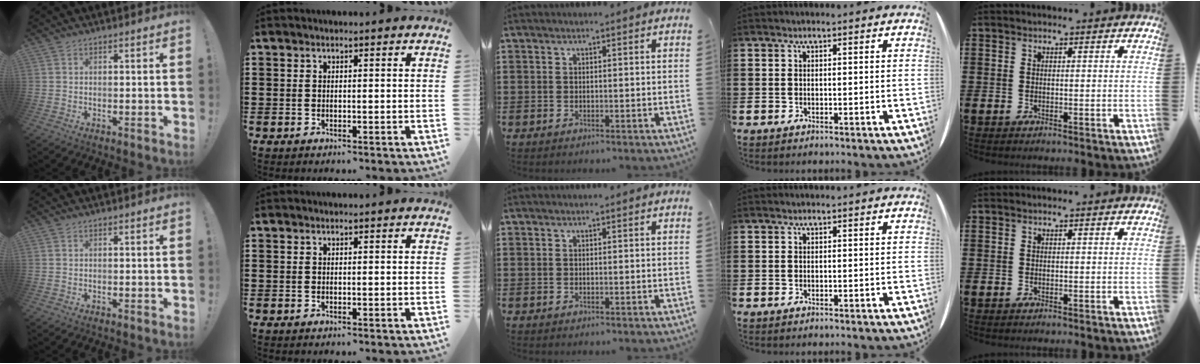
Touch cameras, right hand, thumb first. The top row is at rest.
{}